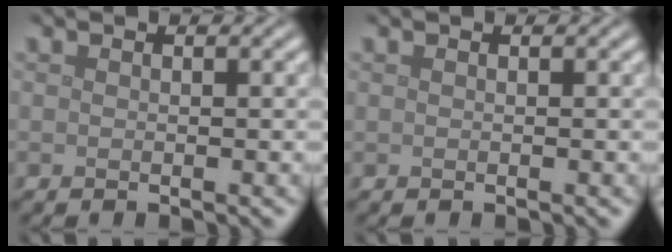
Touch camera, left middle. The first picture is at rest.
{"total": 0.0}